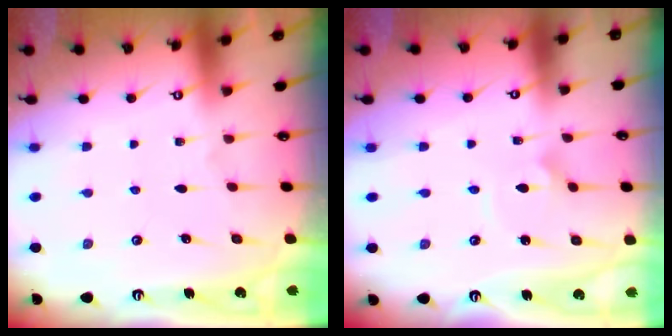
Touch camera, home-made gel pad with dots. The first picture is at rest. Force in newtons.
{"total": 2.1, "press": 2.1, "slide": 0.0}